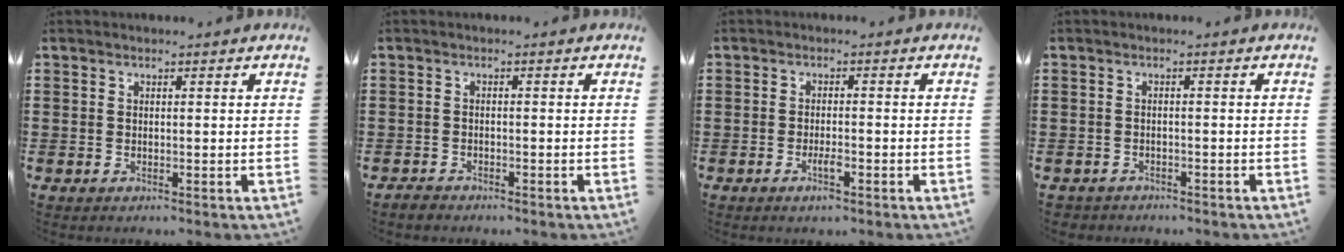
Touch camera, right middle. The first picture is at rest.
{"total": 1.0, "force": [-1.0, 0.3, 0.0], "torque": [-0.004, 0.002, -0.021]}
{"total": 2.7, "force": [-1.3, 0.6, 2.3], "torque": [-0.048, -0.003, -0.026]}
{"total": 1.4, "force": [-1.4, 0.3, -0.2], "torque": [-0.002, 0.000, -0.031]}